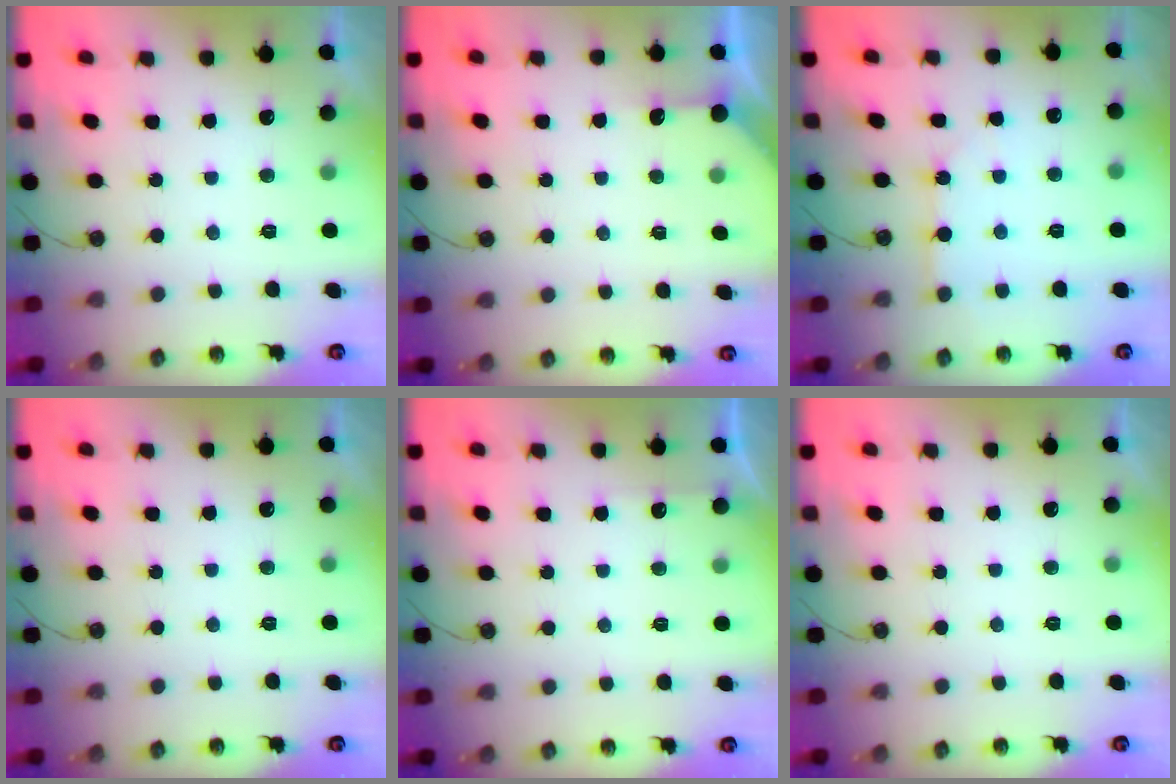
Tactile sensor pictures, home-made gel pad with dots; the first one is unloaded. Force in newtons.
{"total": 3.0, "press": 2.9, "slide": 0.4}
{"total": 4.3, "press": 4.3, "slide": 0.3}
{"total": 0.0}
{"total": 2.7, "press": 2.7, "slide": 0.4}
{"total": 0.0}